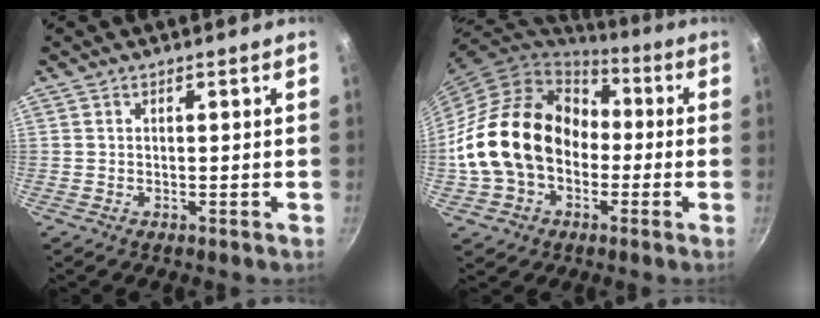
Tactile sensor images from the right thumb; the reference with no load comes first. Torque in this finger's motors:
{"motor_torque": [-0.02, 2.00, 1.49, -1.28, 0.59]}